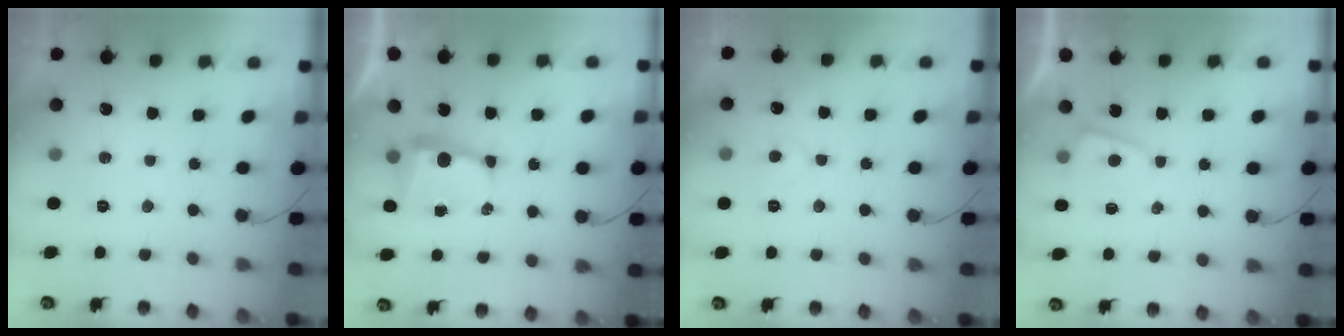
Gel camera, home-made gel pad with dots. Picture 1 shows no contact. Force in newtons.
{"total": 5.8, "press": 5.8, "slide": 0.4}
{"total": 3.2, "press": 3.2, "slide": 0.4}
{"total": 2.3, "press": 2.3, "slide": 0.3}